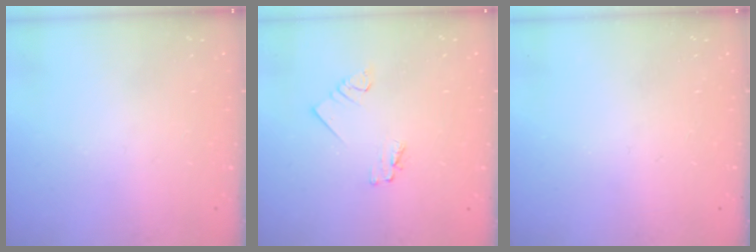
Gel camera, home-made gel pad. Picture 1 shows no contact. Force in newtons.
{"total": 1.6, "press": 1.6, "slide": 0.2}
{"total": 0.0}